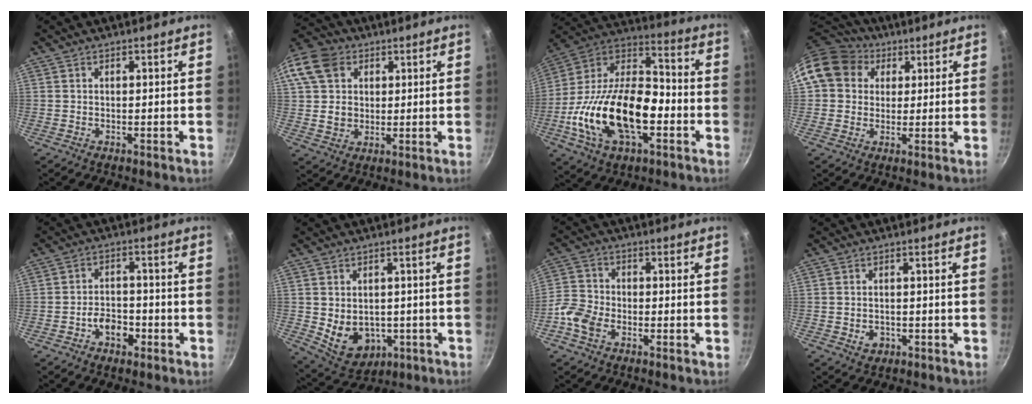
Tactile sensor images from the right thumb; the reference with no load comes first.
{"total": 14.6, "force": [4.4, 11.9, 7.2], "torque": [-0.133, 0.011, 0.075]}
{"total": 25.7, "force": [-6.4, 14.4, 20.4], "torque": [-0.361, 0.048, -0.126]}
{"total": 13.0, "force": [4.7, 11.0, 5.2], "torque": [-0.079, 0.018, 0.073]}
{"total": 5.7, "force": [-2.6, 3.7, 3.3], "torque": [-0.032, 0.025, -0.047]}
{"total": 10.0, "force": [-1.6, 7.6, 6.2], "torque": [-0.071, -0.008, 0.000]}
{"total": 6.9, "force": [-3.1, 3.9, 4.7], "torque": [-0.107, 0.020, -0.079]}
{"total": 2.8, "force": [-0.9, 2.3, 1.5], "torque": [-0.017, 0.008, -0.007]}